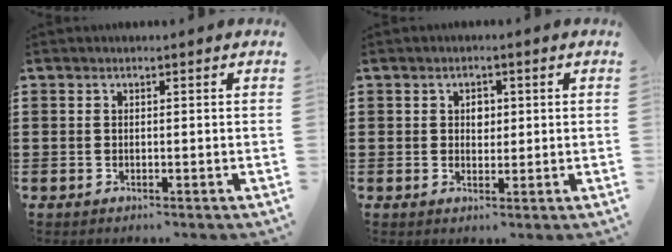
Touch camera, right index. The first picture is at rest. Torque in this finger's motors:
{"motor_torque": [0.66, 0.51, 0.02, 0.03]}